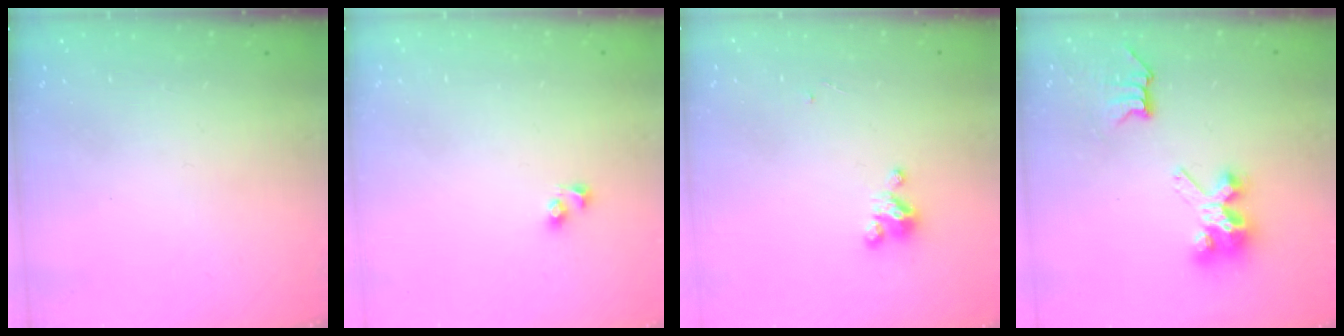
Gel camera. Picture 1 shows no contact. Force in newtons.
{"total": 2.5, "press": 2.5, "slide": 0.3}
{"total": 2.7, "press": 2.7, "slide": 0.3}
{"total": 7.3, "press": 7.3, "slide": 0.2}